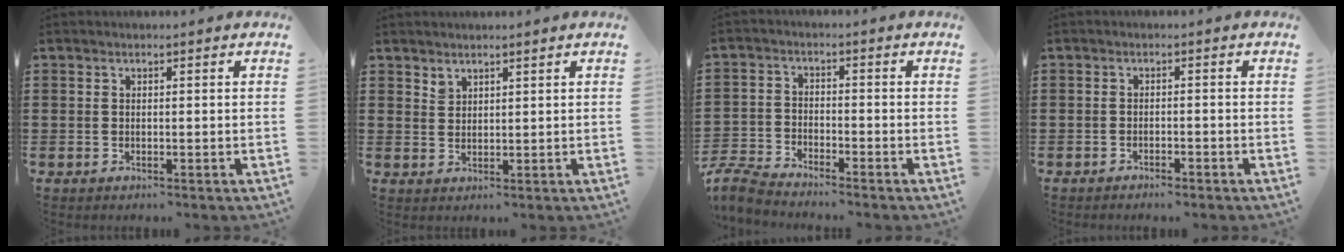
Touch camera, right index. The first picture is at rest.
{"total": 1.8, "force": [1.7, 0.7, 0.1], "torque": [-0.004, 0.001, 0.034]}
{"total": 4.4, "force": [-4.3, 0.4, 0.7], "torque": [-0.035, -0.006, -0.093]}
{"total": 1.1, "force": [-1.1, 0.0, 0.2], "torque": [-0.008, 0.000, -0.022]}